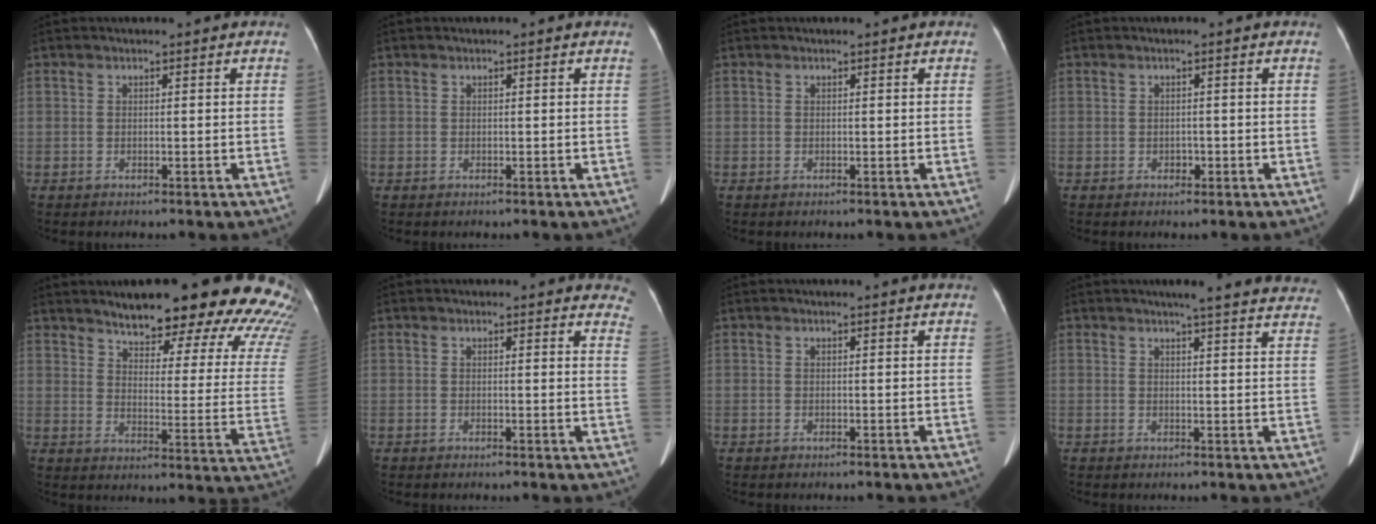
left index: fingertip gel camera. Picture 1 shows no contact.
{"total": 0.0}
{"total": 0.0}
{"total": 1.0, "force": [-0.6, 0.7, 0.3], "torque": [-0.008, -0.003, -0.009]}
{"total": 25.1, "force": [21.3, 5.1, 12.4], "torque": [-0.145, -0.062, 0.242]}
{"total": 6.6, "force": [6.3, 1.6, 1.5], "torque": [0.014, -0.020, 0.031]}
{"total": 1.7, "force": [1.6, -0.3, 0.4], "torque": [-0.014, 0.000, 0.014]}
{"total": 16.6, "force": [15.4, 2.1, 5.9], "torque": [-0.056, -0.021, 0.161]}